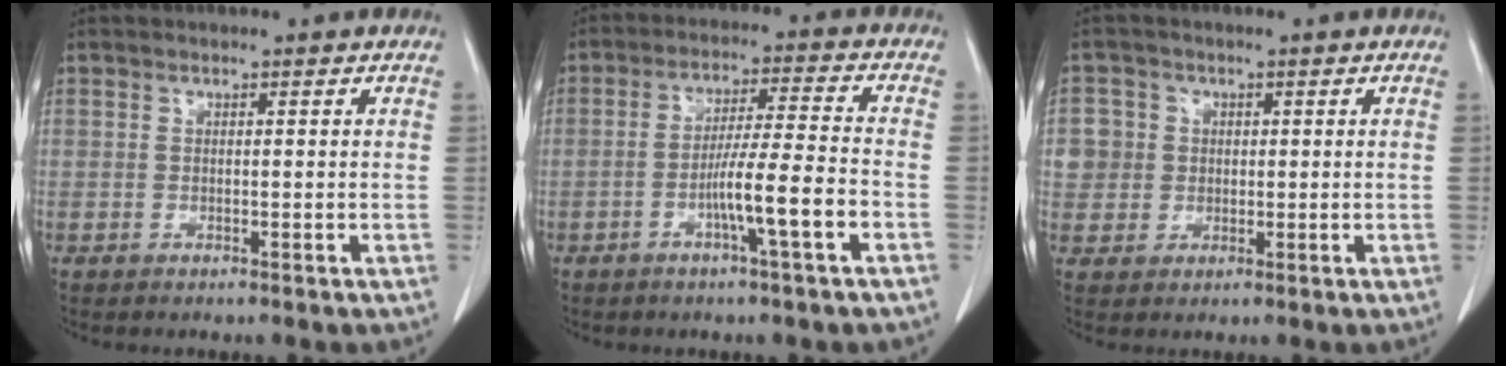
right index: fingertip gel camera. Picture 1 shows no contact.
{"total": 8.3, "force": [-3.3, -0.5, 7.6], "torque": [-0.133, 0.004, -0.058]}
{"total": 5.1, "force": [0.8, 5.0, 0.3], "torque": [0.002, 0.013, 0.018]}